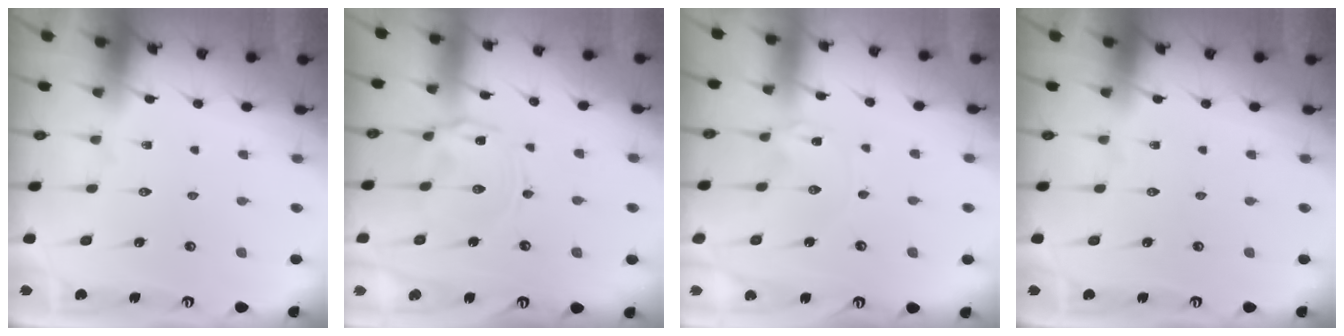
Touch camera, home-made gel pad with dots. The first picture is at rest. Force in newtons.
{"total": 1.7, "press": 1.7, "slide": 0.5}
{"total": 0.7, "press": 0.7, "slide": 0.1}
{"total": 0.0}